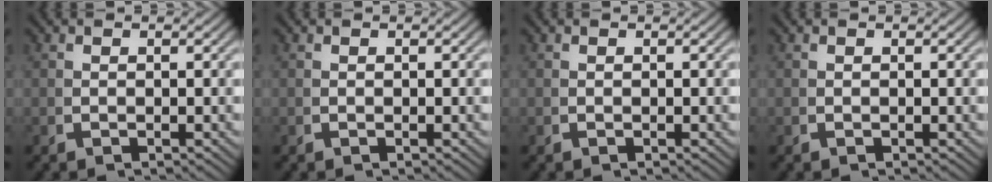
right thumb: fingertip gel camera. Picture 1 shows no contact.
{"total": 0.0}
{"total": 0.0}
{"total": 0.0}